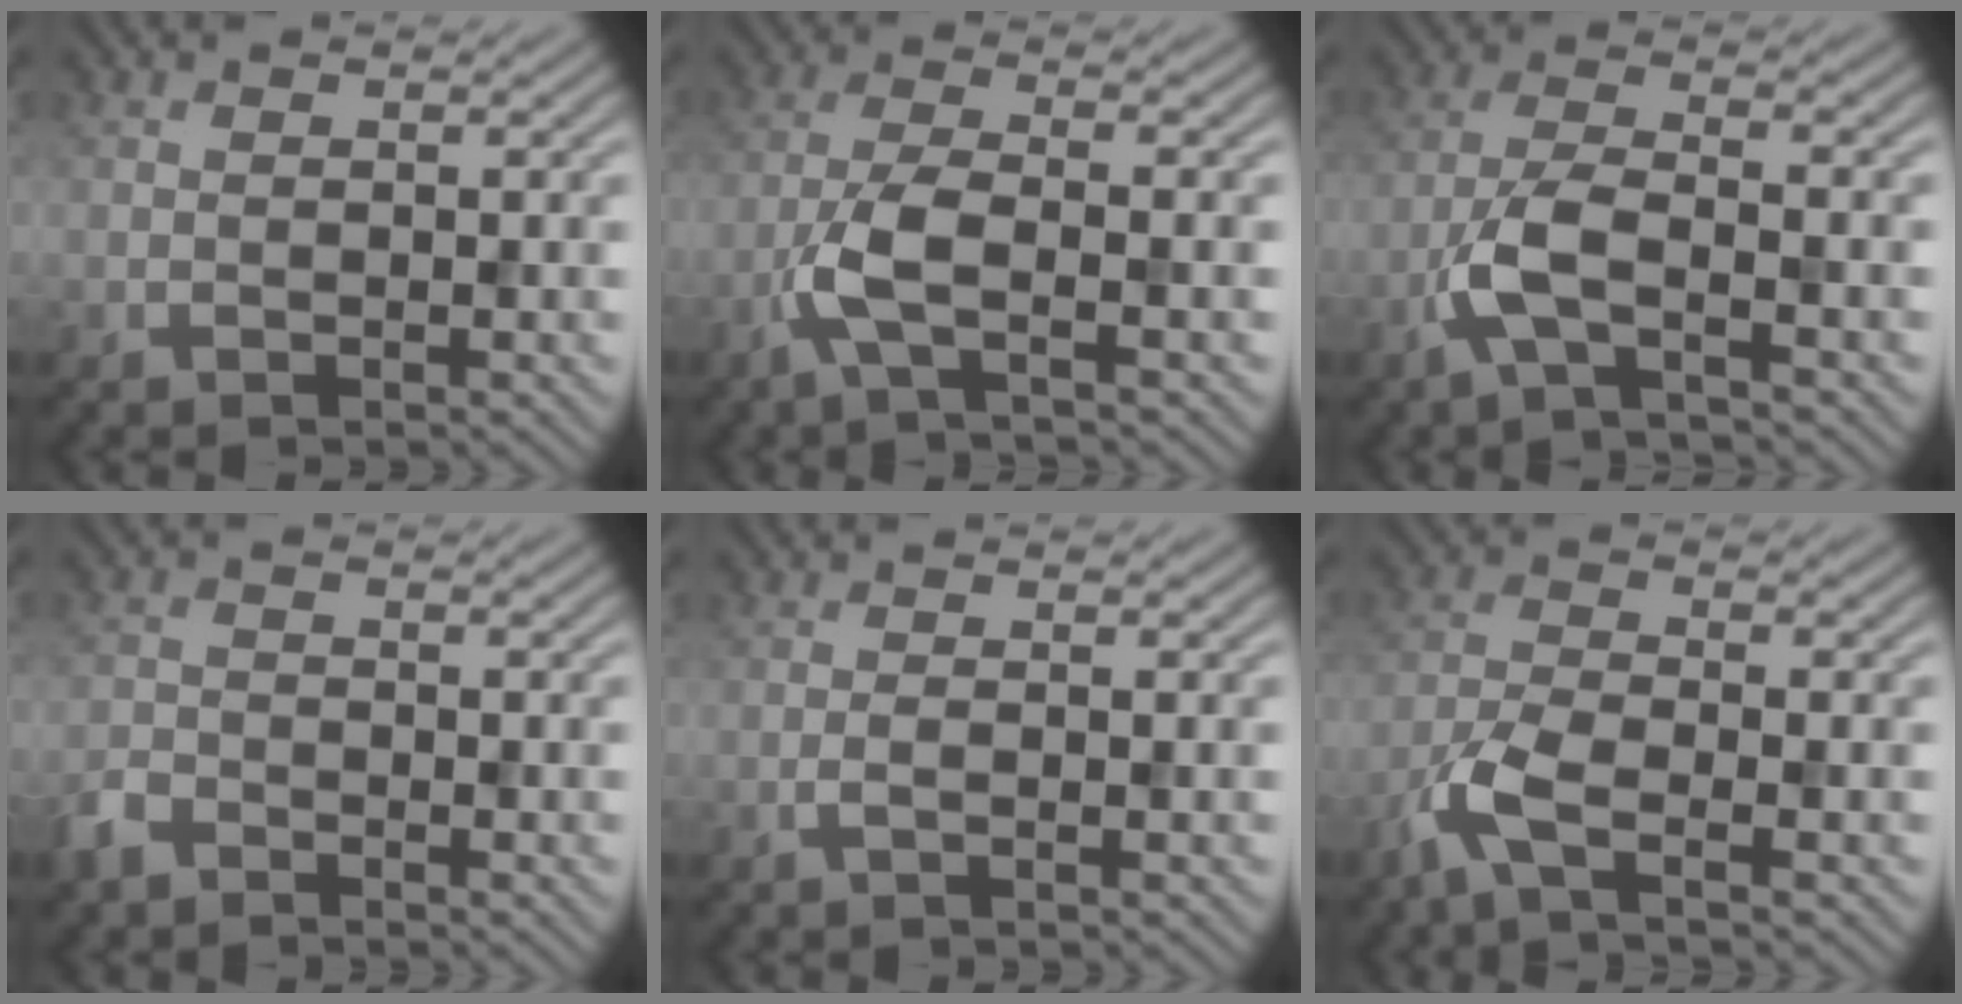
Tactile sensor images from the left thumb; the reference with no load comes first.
{"total": 5.2, "force": [-2.2, 1.2, 4.5], "torque": [-0.100, 0.003, -0.057]}
{"total": 5.5, "force": [-2.7, 1.4, 4.6], "torque": [-0.101, 0.003, -0.068]}
{"total": 2.9, "force": [-2.4, 1.3, 1.0], "torque": [-0.023, -0.006, -0.060]}
{"total": 1.1, "force": [-0.5, 0.2, 1.0], "torque": [-0.020, 0.003, -0.013]}
{"total": 5.4, "force": [-3.2, 1.4, 4.1], "torque": [-0.097, -0.008, -0.080]}